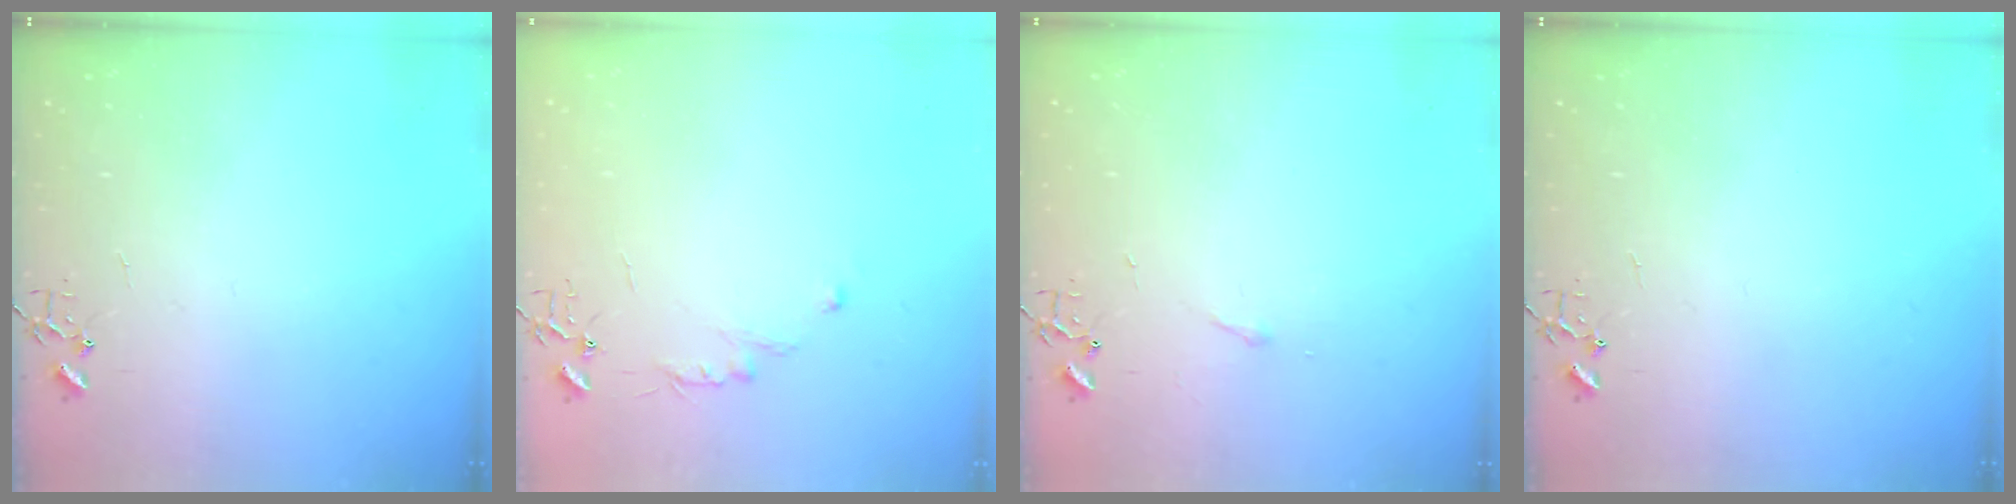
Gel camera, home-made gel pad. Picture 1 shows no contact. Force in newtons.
{"total": 5.5, "press": 5.5, "slide": 0.6}
{"total": 2.9, "press": 2.9, "slide": 0.5}
{"total": 0.0}